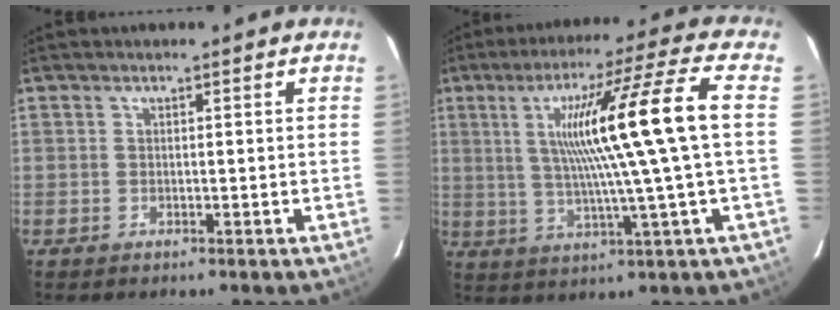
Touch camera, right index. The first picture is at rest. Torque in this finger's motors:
{"motor_torque": [1.81, 0.33, 1.05, 0.21]}